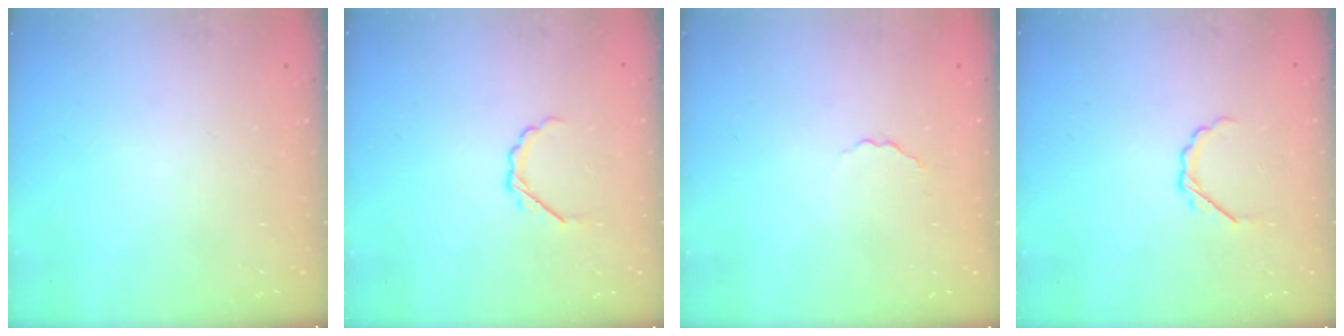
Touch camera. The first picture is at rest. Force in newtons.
{"total": 2.9, "press": 2.7, "slide": 0.9}
{"total": 2.4, "press": 2.3, "slide": 0.7}
{"total": 2.9, "press": 2.7, "slide": 0.9}